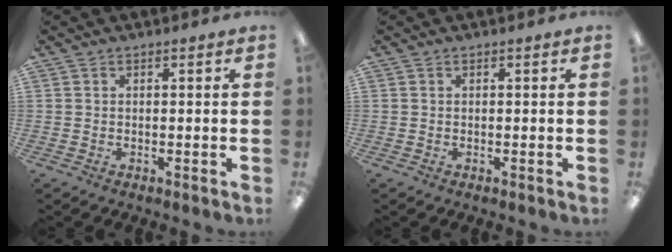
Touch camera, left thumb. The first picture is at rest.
{"total": 0.0}